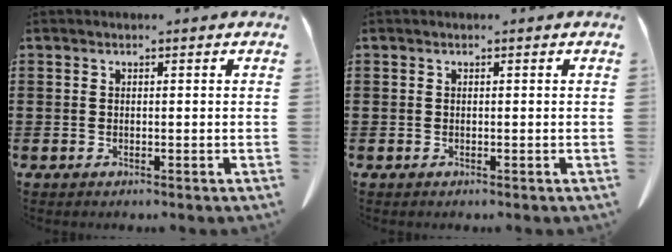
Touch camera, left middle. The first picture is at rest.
{"total": 0.0}